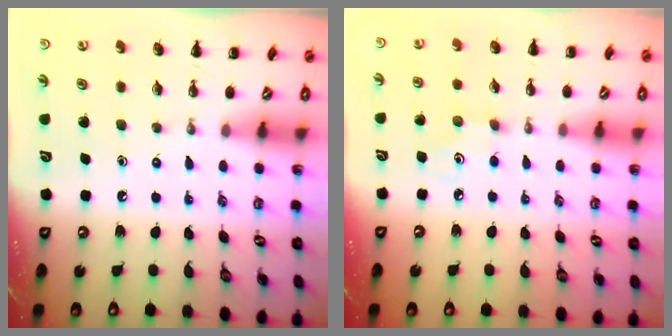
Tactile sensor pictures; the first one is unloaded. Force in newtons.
{"total": 2.6, "press": 2.5, "slide": 0.8}